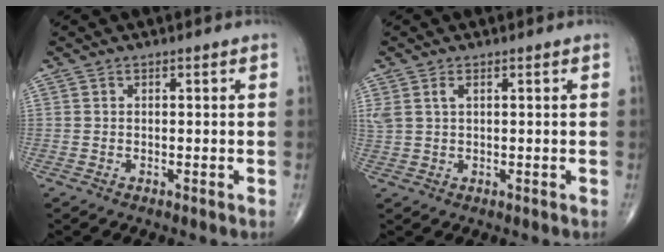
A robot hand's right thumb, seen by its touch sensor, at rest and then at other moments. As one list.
[{"total": 2.8, "force": [1.2, 1.5, 2.1], "torque": [-0.060, 0.012, 0.031]}]